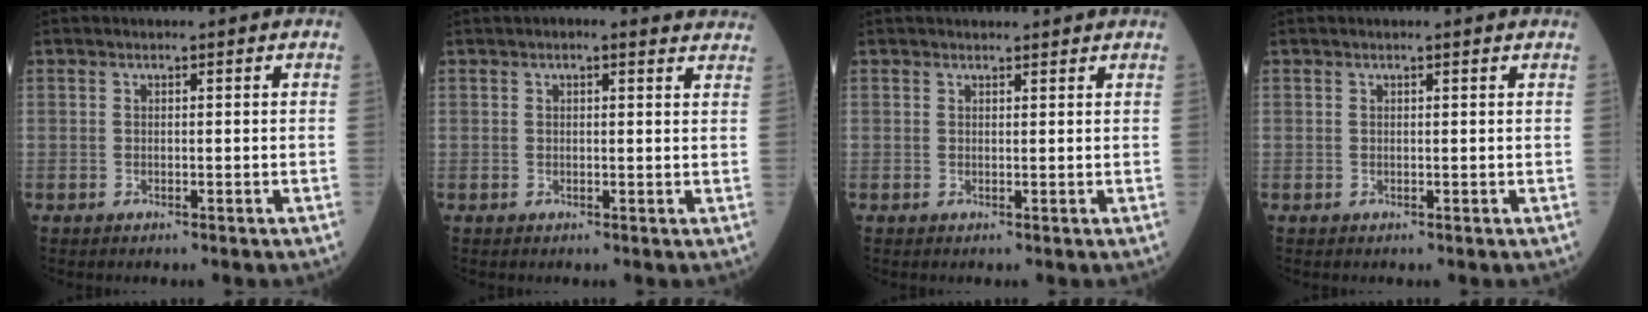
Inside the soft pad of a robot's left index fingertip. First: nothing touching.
{"total": 5.6, "force": [4.8, 1.2, 2.6], "torque": [-0.027, 0.016, 0.040]}
{"total": 5.2, "force": [4.9, 0.7, 1.6], "torque": [-0.015, 0.029, 0.057]}
{"total": 1.0, "force": [0.8, -0.1, 0.5], "torque": [-0.013, 0.005, 0.013]}